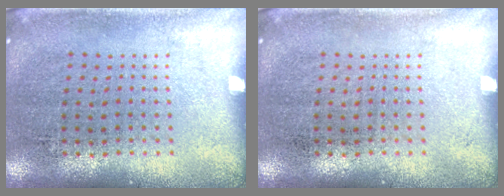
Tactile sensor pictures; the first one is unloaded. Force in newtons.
{"total": 0.0}